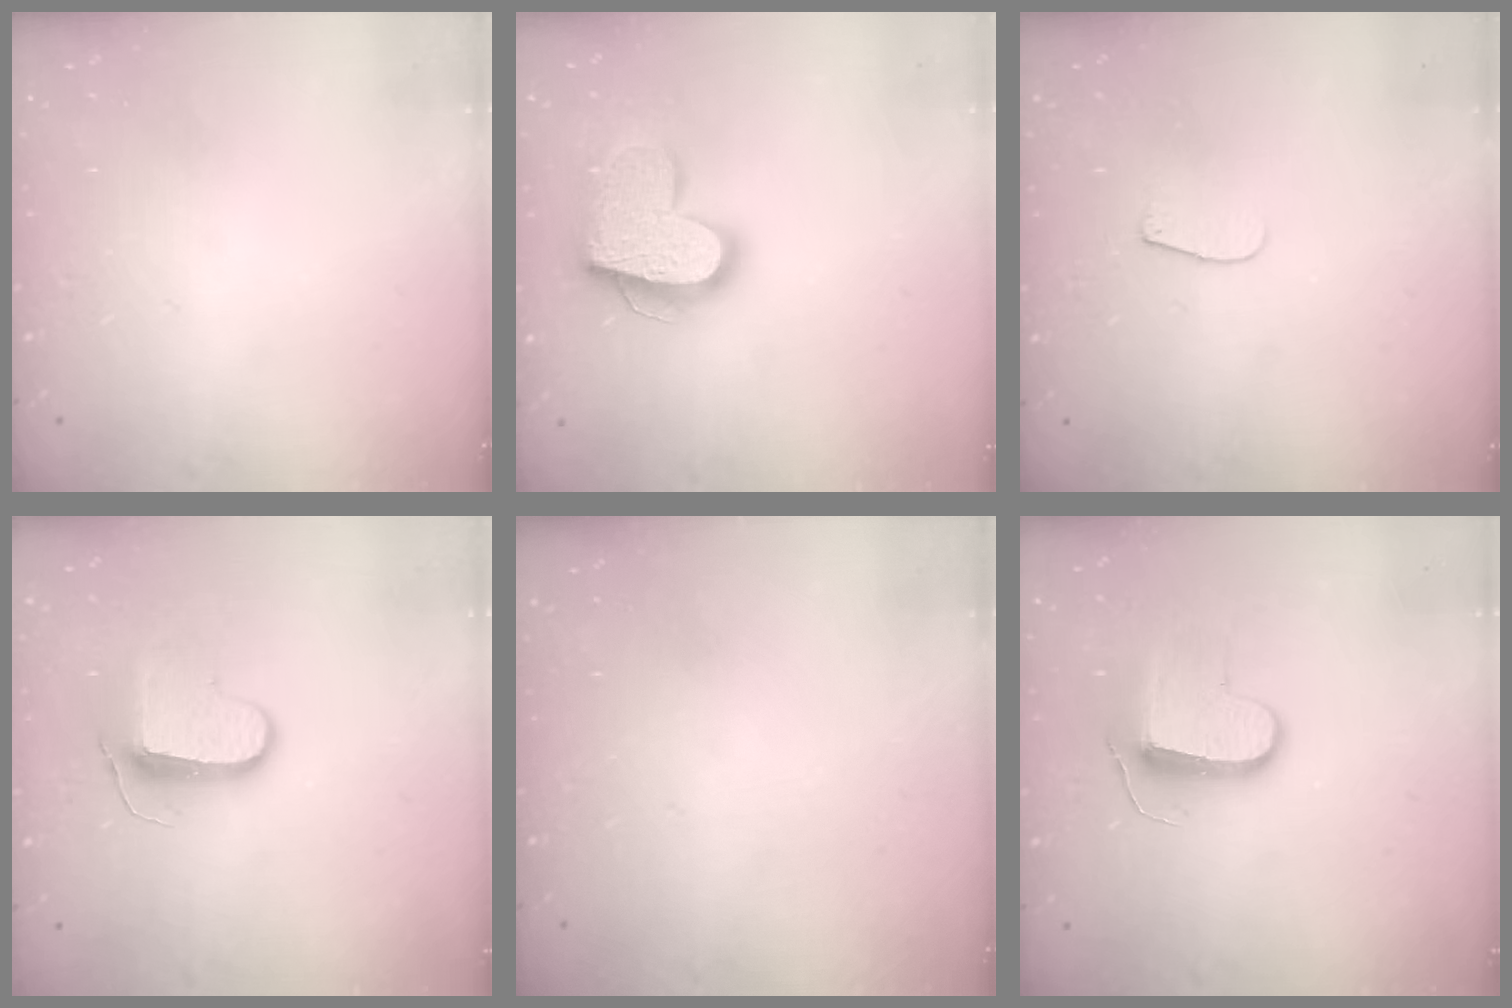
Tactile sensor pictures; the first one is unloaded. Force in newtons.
{"total": 17.7, "press": 17.7, "slide": 1.5}
{"total": 6.2, "press": 6.2, "slide": 0.7}
{"total": 9.4, "press": 9.4, "slide": 0.5}
{"total": 0.0}
{"total": 9.6, "press": 9.6, "slide": 0.2}